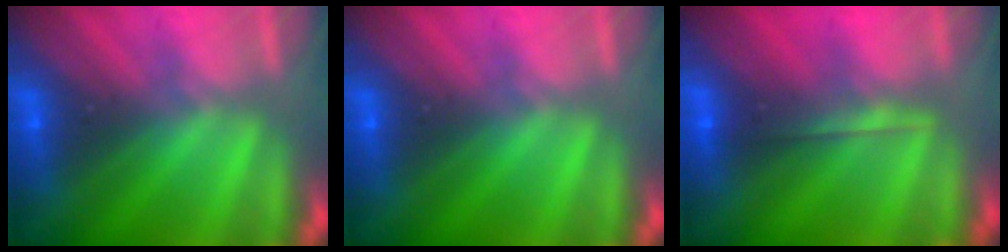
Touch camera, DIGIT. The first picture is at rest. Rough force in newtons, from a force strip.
{"total": 0.0}
{"total": 1.8}